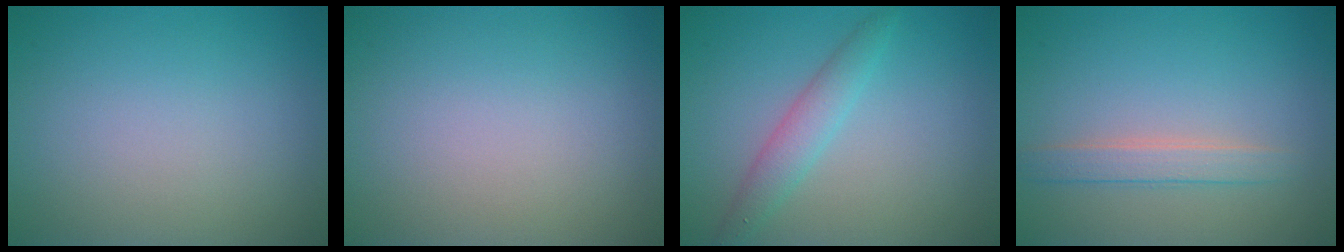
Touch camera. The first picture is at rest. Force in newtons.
{"total": 0.0}
{"total": 2.4, "press": 2.4, "slide": 0.1}
{"total": 2.1, "press": 2.1, "slide": 0.1}